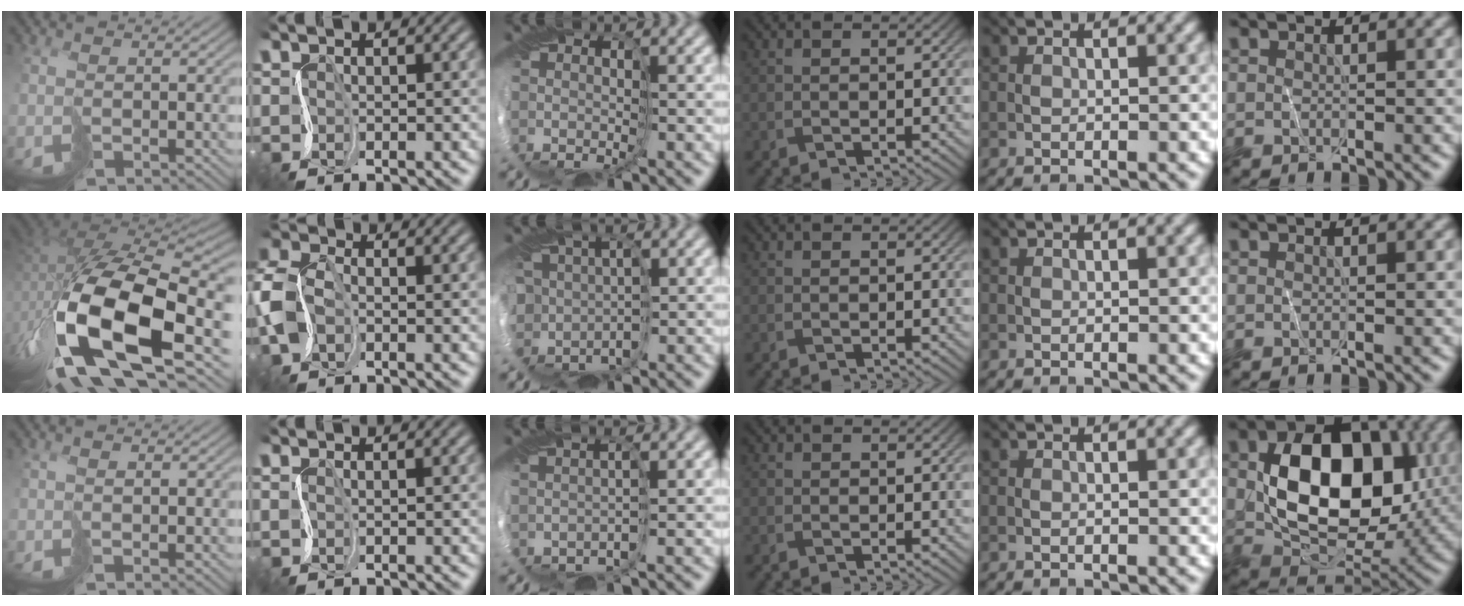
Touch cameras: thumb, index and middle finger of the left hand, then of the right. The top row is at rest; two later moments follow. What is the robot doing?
{"motion": "cut", "object": "bubble wrap"}